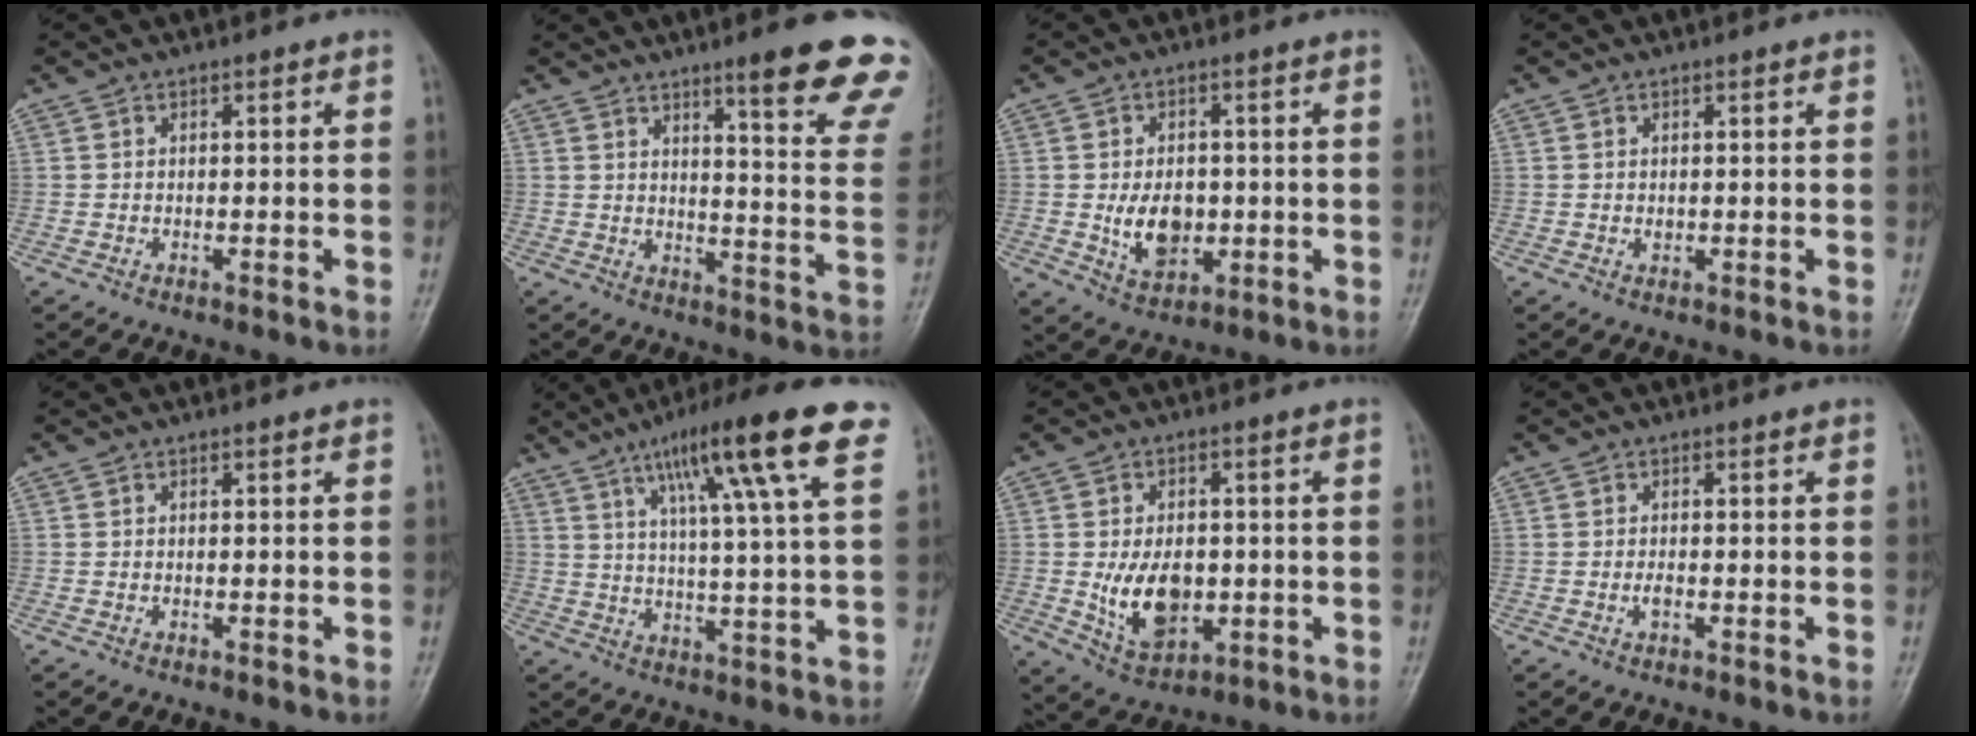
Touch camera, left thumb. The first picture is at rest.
{"total": 17.8, "force": [12.3, 2.1, 12.8], "torque": [-0.132, -0.065, 0.151]}
{"total": 7.7, "force": [-0.5, 5.3, 5.5], "torque": [-0.071, -0.007, 0.001]}
{"total": 0.8, "force": [0.3, 0.5, 0.6], "torque": [-0.007, -0.002, 0.006]}
{"total": 0.0}
{"total": 17.5, "force": [9.2, 1.8, 14.8], "torque": [-0.226, -0.019, 0.136]}
{"total": 9.8, "force": [-0.8, 6.4, 7.4], "torque": [-0.106, -0.008, 0.001]}
{"total": 1.2, "force": [-0.2, 0.5, 1.1], "torque": [-0.019, 0.002, -0.001]}